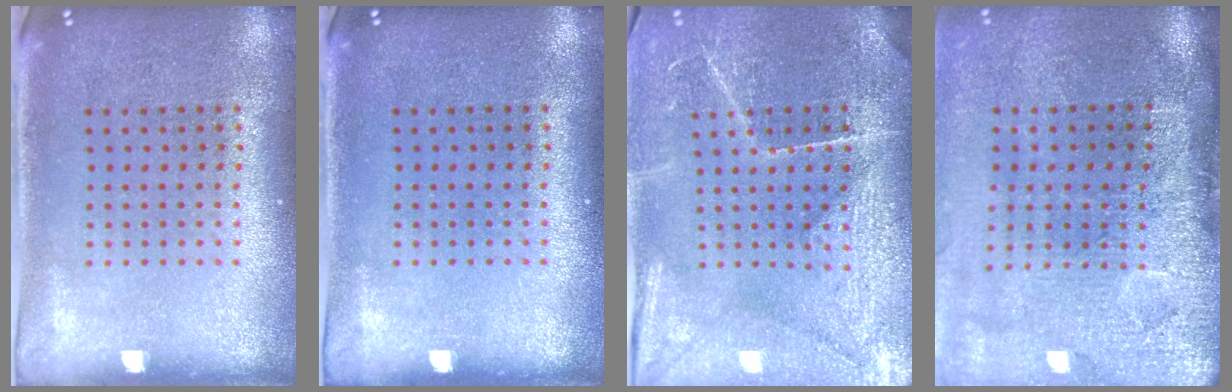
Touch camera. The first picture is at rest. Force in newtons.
{"total": 0.0}
{"total": 3.9, "press": 3.7, "slide": 1.3}
{"total": 4.5, "press": 3.7, "slide": 2.7}